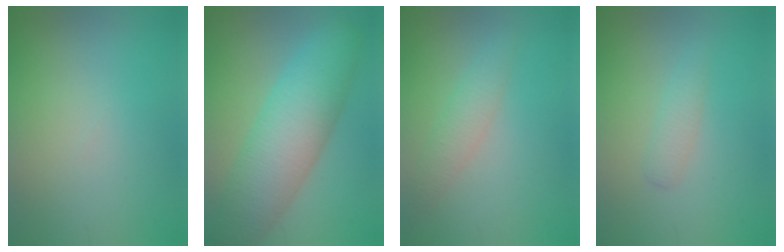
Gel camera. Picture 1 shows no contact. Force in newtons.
{"total": 8.6, "press": 8.6, "slide": 0.5}
{"total": 2.1, "press": 2.1, "slide": 0.1}
{"total": 1.4, "press": 1.4, "slide": 0.0}